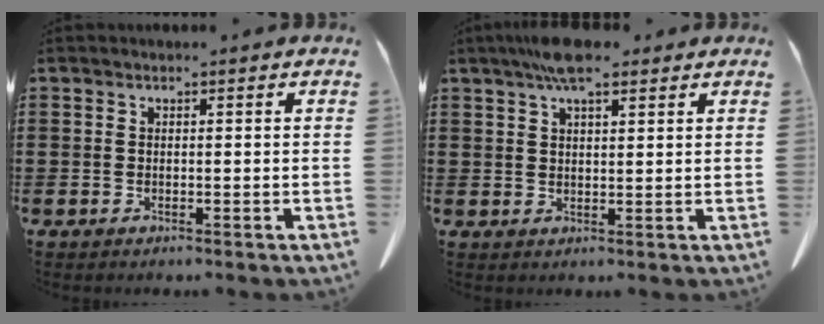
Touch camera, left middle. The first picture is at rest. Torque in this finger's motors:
{"motor_torque": [1.21, -0.54, 0.40, 0.10]}